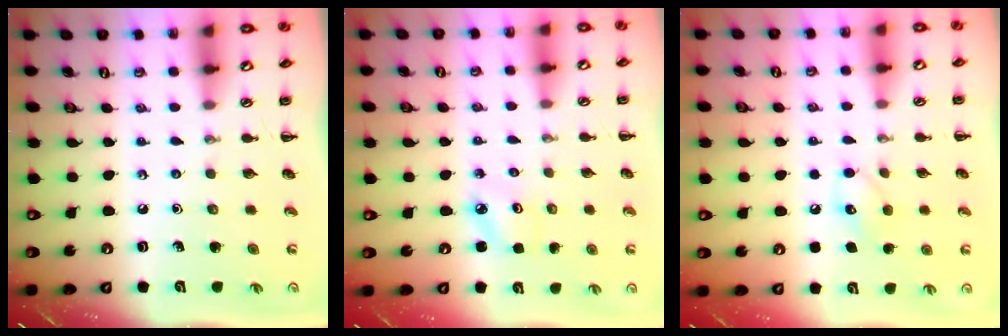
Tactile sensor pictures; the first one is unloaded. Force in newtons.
{"total": 2.6, "press": 2.5, "slide": 0.6}
{"total": 8.2, "press": 8.1, "slide": 1.2}